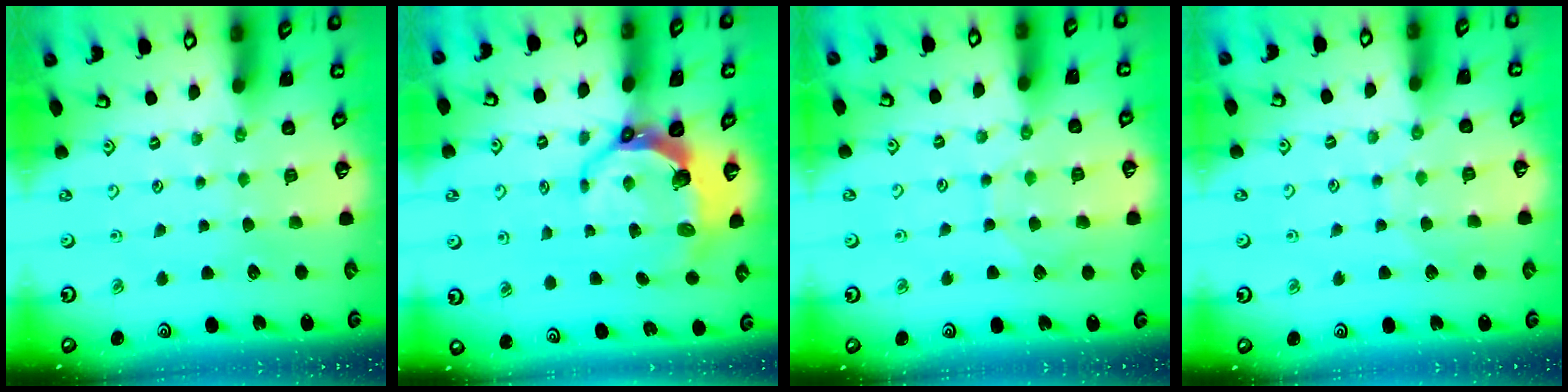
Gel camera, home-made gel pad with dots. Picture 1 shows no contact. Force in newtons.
{"total": 8.3, "press": 6.9, "slide": 4.6}
{"total": 6.2, "press": 6.2, "slide": 0.6}
{"total": 5.1, "press": 5.0, "slide": 0.6}